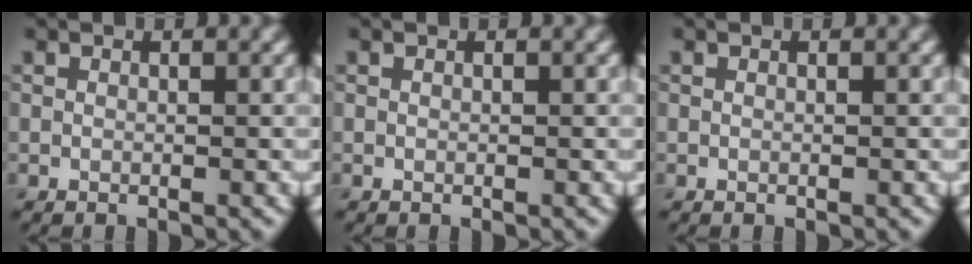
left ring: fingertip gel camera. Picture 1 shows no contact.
{"total": 0.0}
{"total": 0.0}